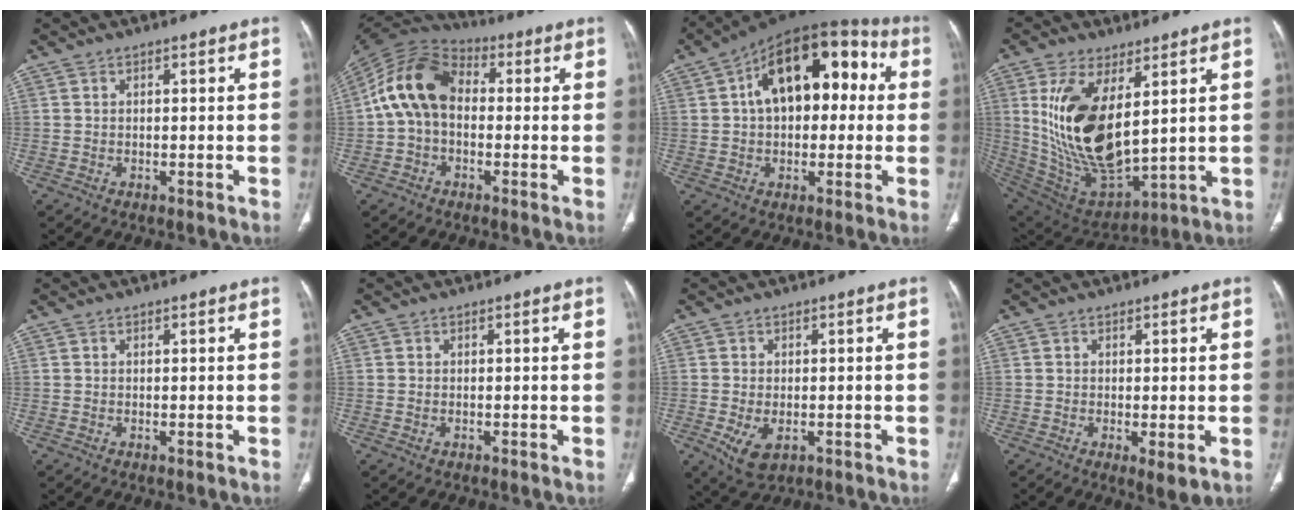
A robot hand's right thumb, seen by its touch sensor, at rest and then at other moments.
{"total": 13.2, "force": [0.1, 9.3, 9.3], "torque": [-0.169, 0.035, -0.015]}
{"total": 19.6, "force": [3.7, 11.4, 15.6], "torque": [-0.201, 0.043, 0.046]}
{"total": 20.5, "force": [5.0, 9.8, 17.3], "torque": [-0.326, -0.032, 0.117]}
{"total": 0.0}
{"total": 0.5, "force": [-0.2, 0.4, 0.4], "torque": [-0.013, 0.002, -0.001]}
{"total": 5.7, "force": [-1.7, 3.3, 4.3], "torque": [-0.081, -0.008, -0.019]}
{"total": 3.2, "force": [-0.7, 1.0, 3.0], "torque": [-0.053, -0.013, -0.010]}